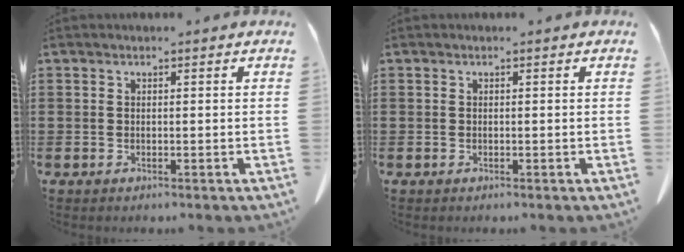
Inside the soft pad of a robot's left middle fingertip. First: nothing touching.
{"total": 0.0}